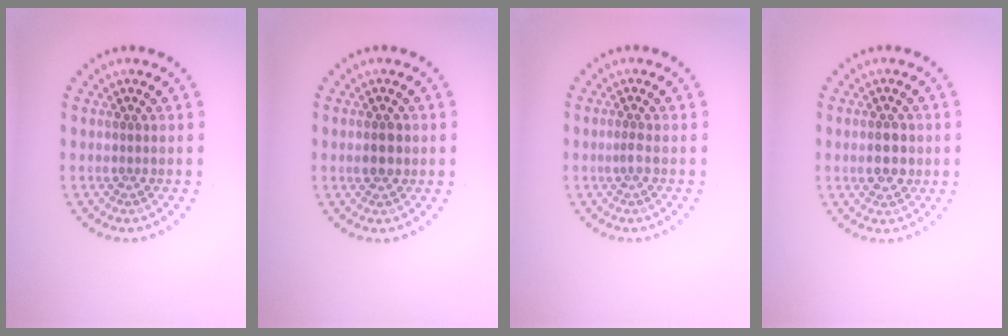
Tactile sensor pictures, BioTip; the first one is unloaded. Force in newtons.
{"total": 2.2, "press": 2.2, "slide": 0.0}
{"total": 0.9, "press": 0.5, "slide": 0.7}
{"total": 2.6, "press": 2.6, "slide": 0.2}